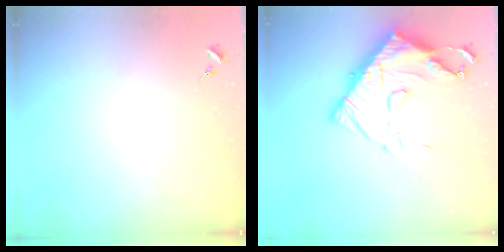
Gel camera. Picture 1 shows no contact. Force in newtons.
{"total": 20.8, "press": 20.7, "slide": 2.0}